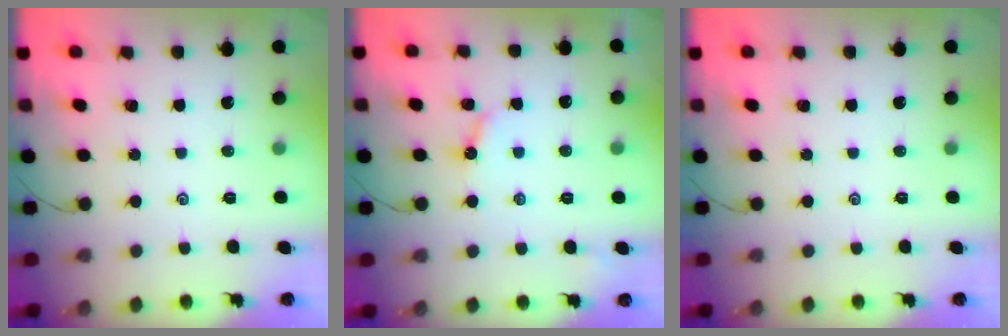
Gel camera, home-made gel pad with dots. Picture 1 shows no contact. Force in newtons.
{"total": 4.0, "press": 3.9, "slide": 0.5}
{"total": 0.0}